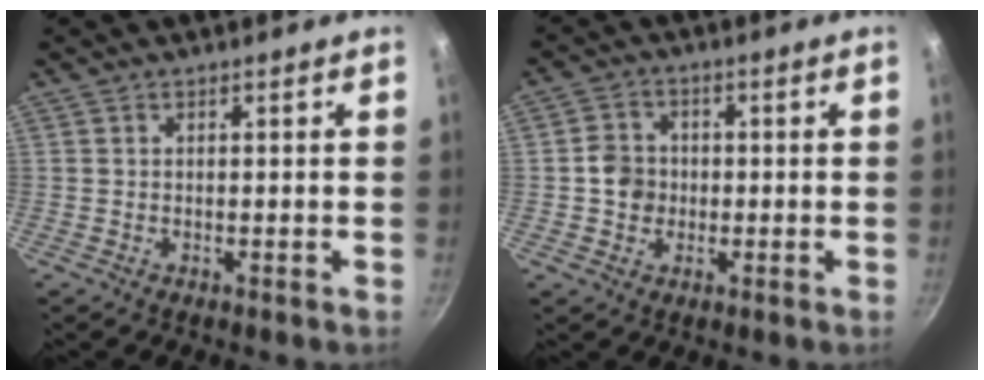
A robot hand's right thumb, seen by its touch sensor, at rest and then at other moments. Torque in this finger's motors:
{"motor_torque": [-0.12, 0.11, 0.09, -0.01, 0.00]}